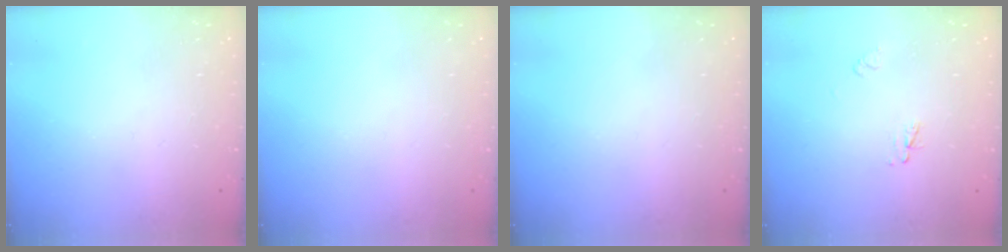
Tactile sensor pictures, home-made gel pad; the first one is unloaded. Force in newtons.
{"total": 0.0}
{"total": 0.0}
{"total": 2.3, "press": 2.2, "slide": 0.2}